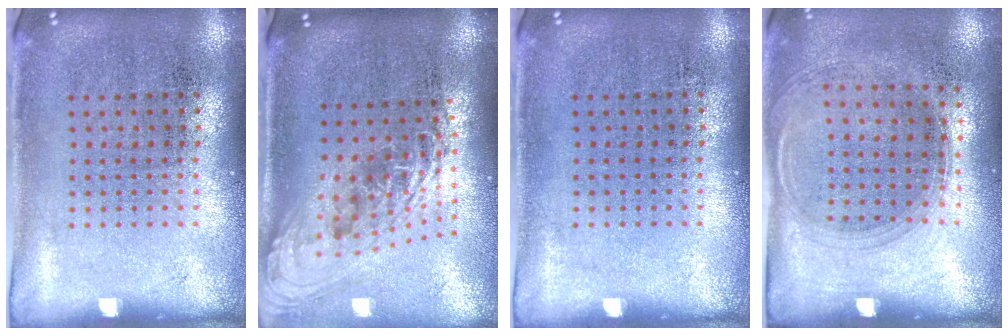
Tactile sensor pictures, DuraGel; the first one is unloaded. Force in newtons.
{"total": 2.2, "press": 1.6, "slide": 1.5}
{"total": 0.0}
{"total": 1.3, "press": 1.1, "slide": 0.7}